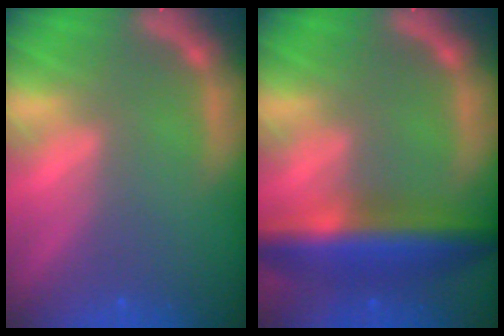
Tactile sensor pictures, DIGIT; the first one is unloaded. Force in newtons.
{"total": 8.0}